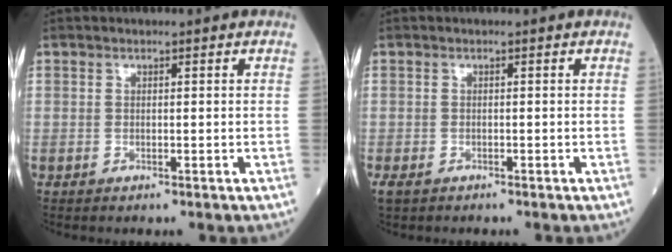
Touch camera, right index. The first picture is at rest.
{"total": 1.9, "force": [-1.4, 0.9, 0.9], "torque": [-0.028, -0.005, -0.021]}